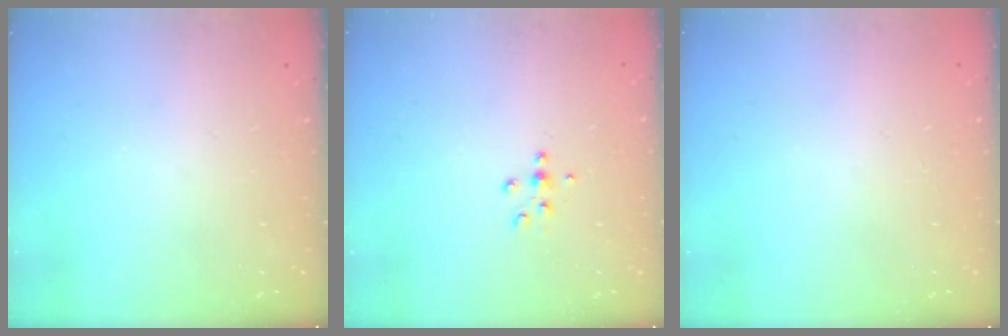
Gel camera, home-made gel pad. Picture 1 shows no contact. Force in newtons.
{"total": 5.4, "press": 5.0, "slide": 2.0}
{"total": 0.7, "press": 0.7, "slide": 0.2}